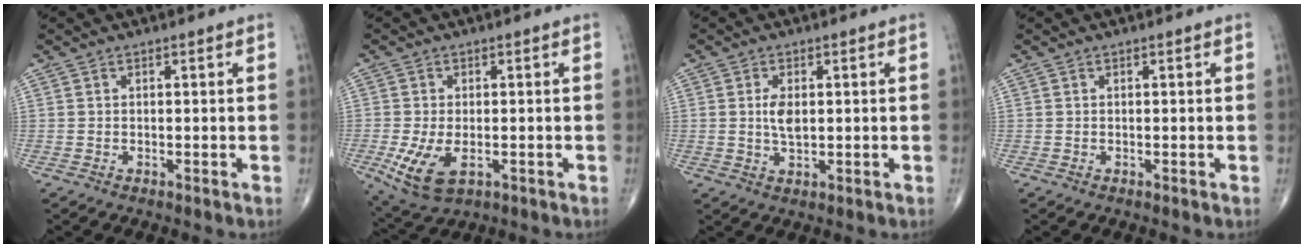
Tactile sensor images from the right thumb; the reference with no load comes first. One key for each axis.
{"total": 8.4, "fx": -2.3, "fy": 4.4, "fz": 6.7, "tx": -0.138, "ty": -0.012, "tz": -0.031}
{"total": 3.9, "fx": 0.5, "fy": 1.9, "fz": 3.3, "tx": -0.062, "ty": -0.007, "tz": 0.011}
{"total": 0.0}